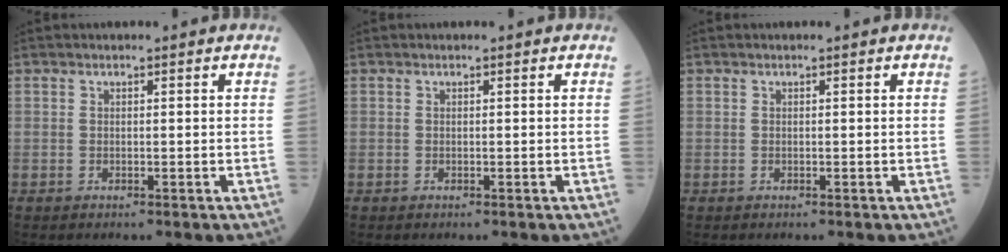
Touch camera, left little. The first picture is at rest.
{"total": 0.0}
{"total": 0.0}